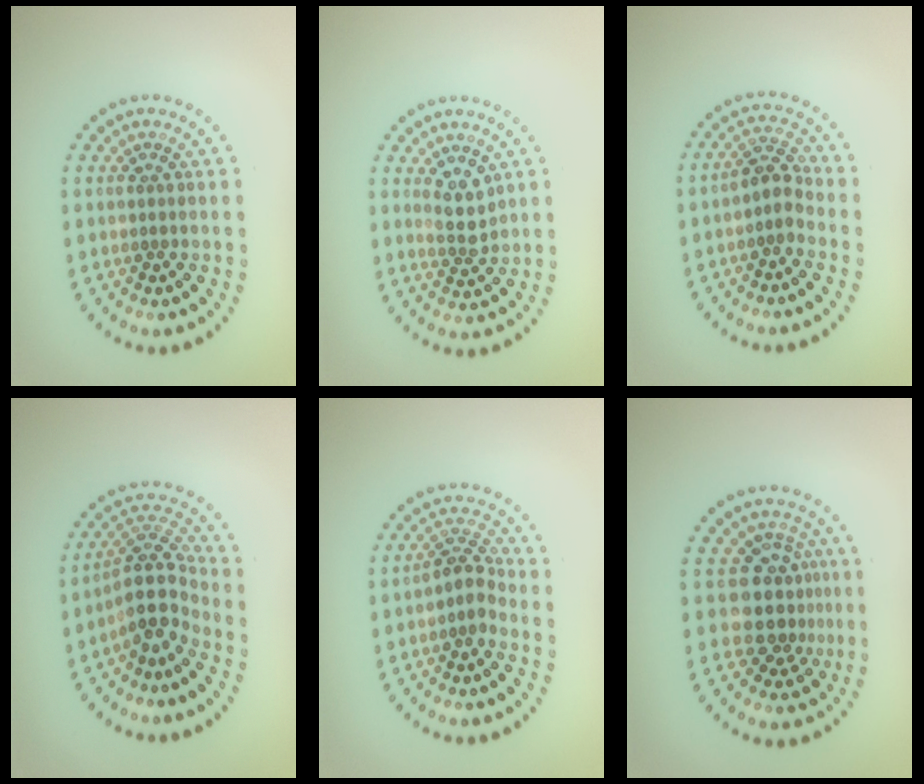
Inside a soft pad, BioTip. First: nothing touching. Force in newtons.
{"total": 2.5, "press": 2.2, "slide": 1.1}
{"total": 2.4, "press": 2.0, "slide": 1.4}
{"total": 4.5, "press": 3.3, "slide": 3.0}
{"total": 2.6, "press": 2.1, "slide": 1.6}
{"total": 4.0, "press": 3.0, "slide": 2.6}